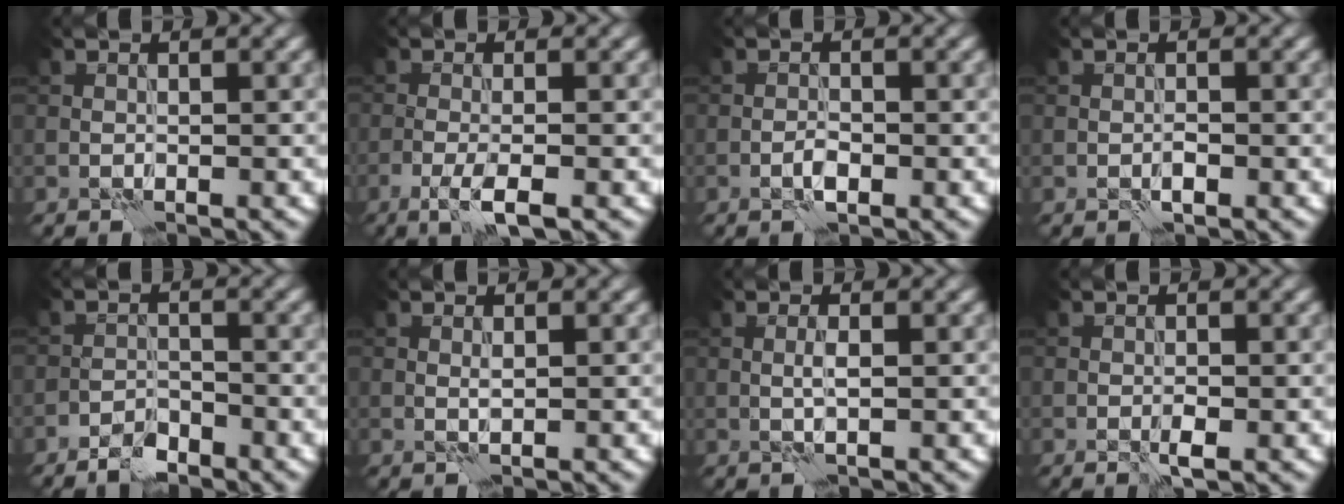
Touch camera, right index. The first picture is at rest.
{"total": 2.8, "force": [-1.2, 0.4, 2.5], "torque": [-0.046, 0.003, -0.029]}
{"total": 1.3, "force": [-0.7, 0.5, 1.1], "torque": [-0.020, 0.002, -0.015]}
{"total": 0.8, "force": [-0.4, 0.3, 0.7], "torque": [-0.013, 0.001, -0.007]}
{"total": 2.0, "force": [-1.8, 0.6, 0.8], "torque": [-0.009, 0.005, -0.038]}
{"total": 0.6, "force": [0.4, -0.1, 0.5], "torque": [-0.011, 0.003, 0.006]}
{"total": 1.2, "force": [0.2, 0.0, 1.2], "torque": [-0.026, 0.006, 0.003]}
{"total": 1.3, "force": [-0.5, 0.4, 1.1], "torque": [-0.023, -0.001, -0.010]}